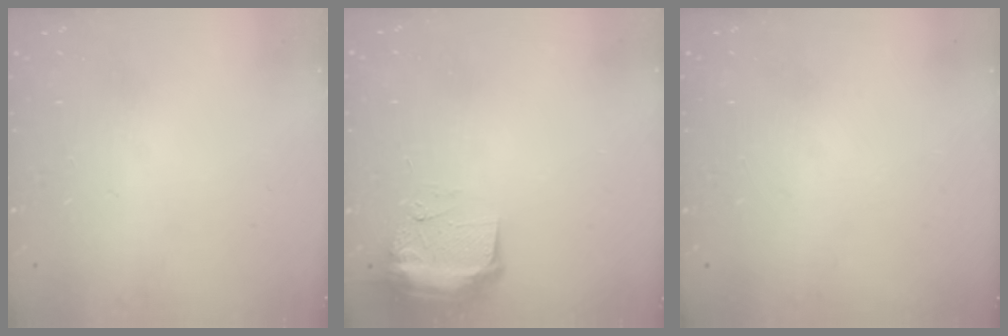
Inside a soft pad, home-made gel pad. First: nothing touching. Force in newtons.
{"total": 9.2, "press": 9.1, "slide": 0.9}
{"total": 0.0}